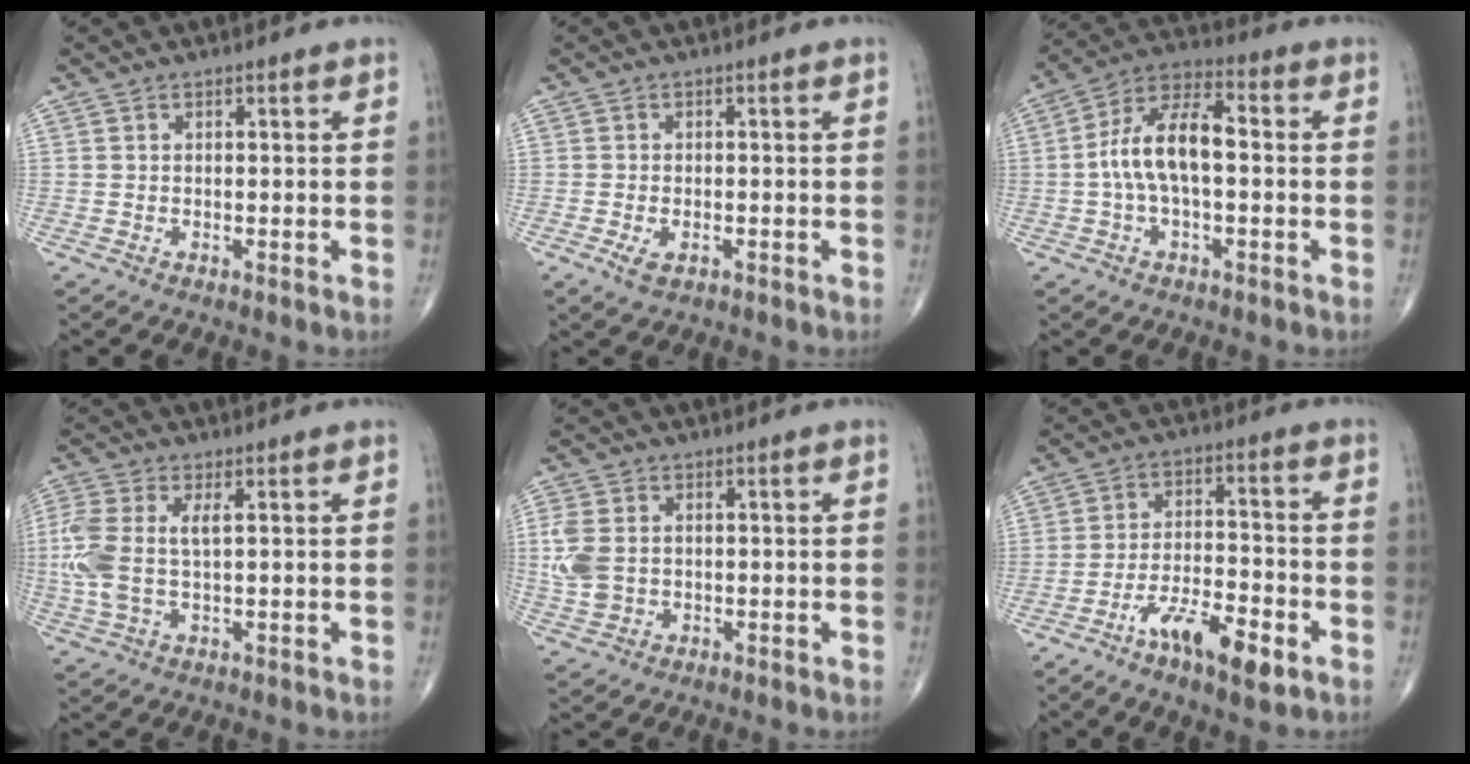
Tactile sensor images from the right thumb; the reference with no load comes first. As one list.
[{"total": 2.6, "force": [-1.1, 1.4, 1.9], "torque": [-0.036, 0.000, -0.017]}, {"total": 11.9, "force": [-0.4, 5.6, 10.5], "torque": [-0.203, 0.040, -0.014]}, {"total": 9.4, "force": [1.1, 4.6, 8.1], "torque": [-0.222, 0.010, 0.026]}, {"total": 6.6, "force": [0.3, 4.8, 4.6], "torque": [-0.112, 0.003, 0.012]}, {"total": 11.0, "force": [-5.9, 3.5, 8.7], "torque": [-0.151, 0.029, -0.098]}]